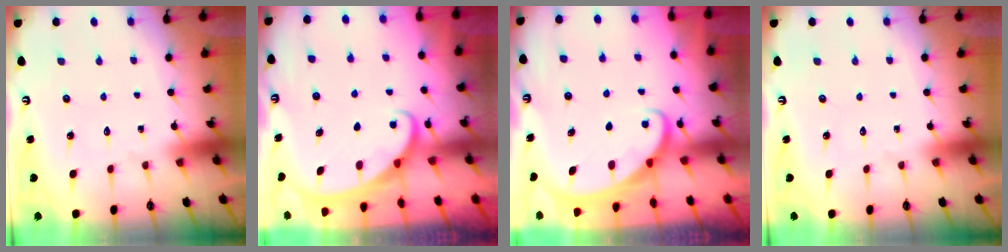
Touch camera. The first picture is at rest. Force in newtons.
{"total": 2.2, "press": 2.2, "slide": 0.3}
{"total": 2.0, "press": 2.0, "slide": 0.0}
{"total": 0.0}